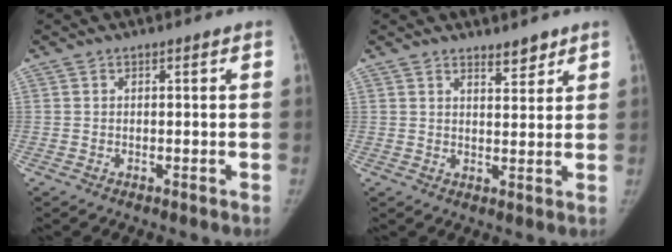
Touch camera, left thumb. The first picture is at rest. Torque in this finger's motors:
{"motor_torque": [-0.19, -0.10, -0.11, 0.15, 0.00]}